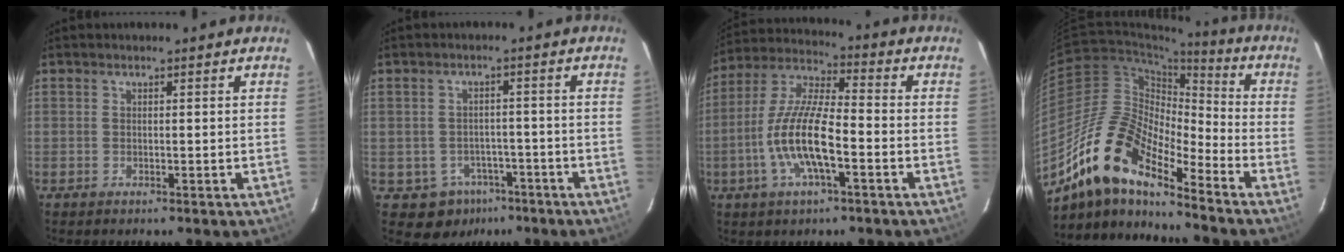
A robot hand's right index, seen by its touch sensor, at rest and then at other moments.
{"total": 6.4, "force": [-3.6, 5.2, 0.9], "torque": [-0.027, 0.025, -0.035]}
{"total": 13.2, "force": [-4.3, 3.5, 12.0], "torque": [-0.248, -0.003, -0.084]}
{"total": 16.1, "force": [-12.5, 4.7, 9.1], "torque": [-0.154, -0.005, -0.249]}